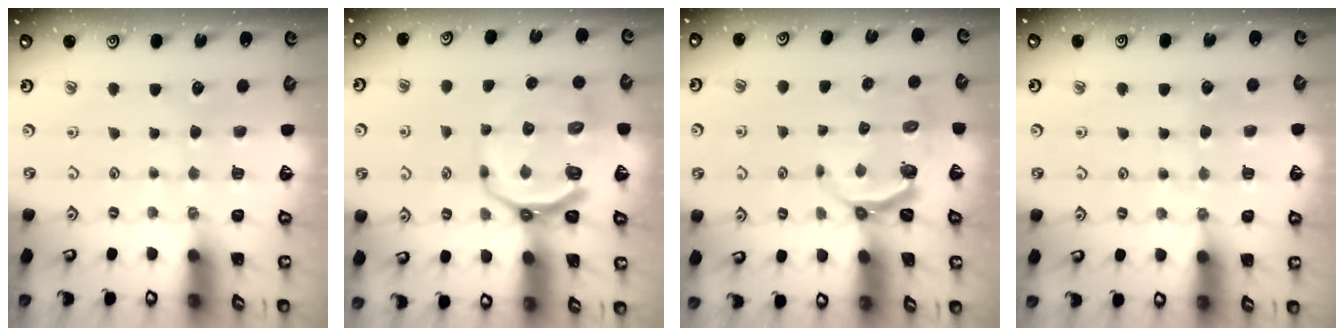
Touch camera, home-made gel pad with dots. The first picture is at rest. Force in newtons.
{"total": 9.7, "press": 9.0, "slide": 3.8}
{"total": 4.8, "press": 3.7, "slide": 3.1}
{"total": 3.8, "press": 3.8, "slide": 0.5}